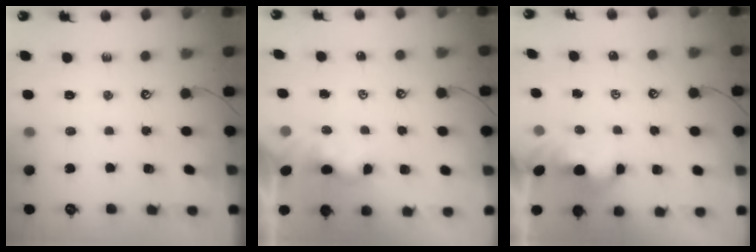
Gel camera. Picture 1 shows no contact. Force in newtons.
{"total": 0.8, "press": 0.6, "slide": 0.4}
{"total": 2.0, "press": 2.0, "slide": 0.2}